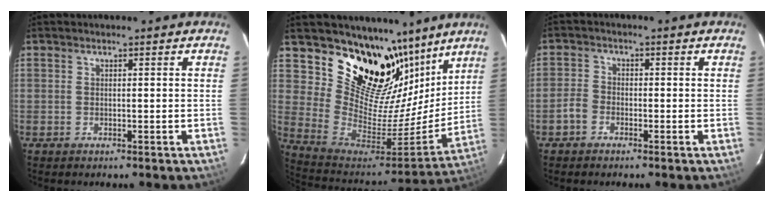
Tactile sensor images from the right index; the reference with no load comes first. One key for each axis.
{"total": 22.4, "fx": 16.2, "fy": 13.0, "fz": 8.3, "tx": -0.165, "ty": -0.052, "tz": 0.291}
{"total": 2.8, "fx": -1.8, "fy": 1.9, "fz": 0.9, "tx": -0.023, "ty": 0.008, "tz": -0.036}